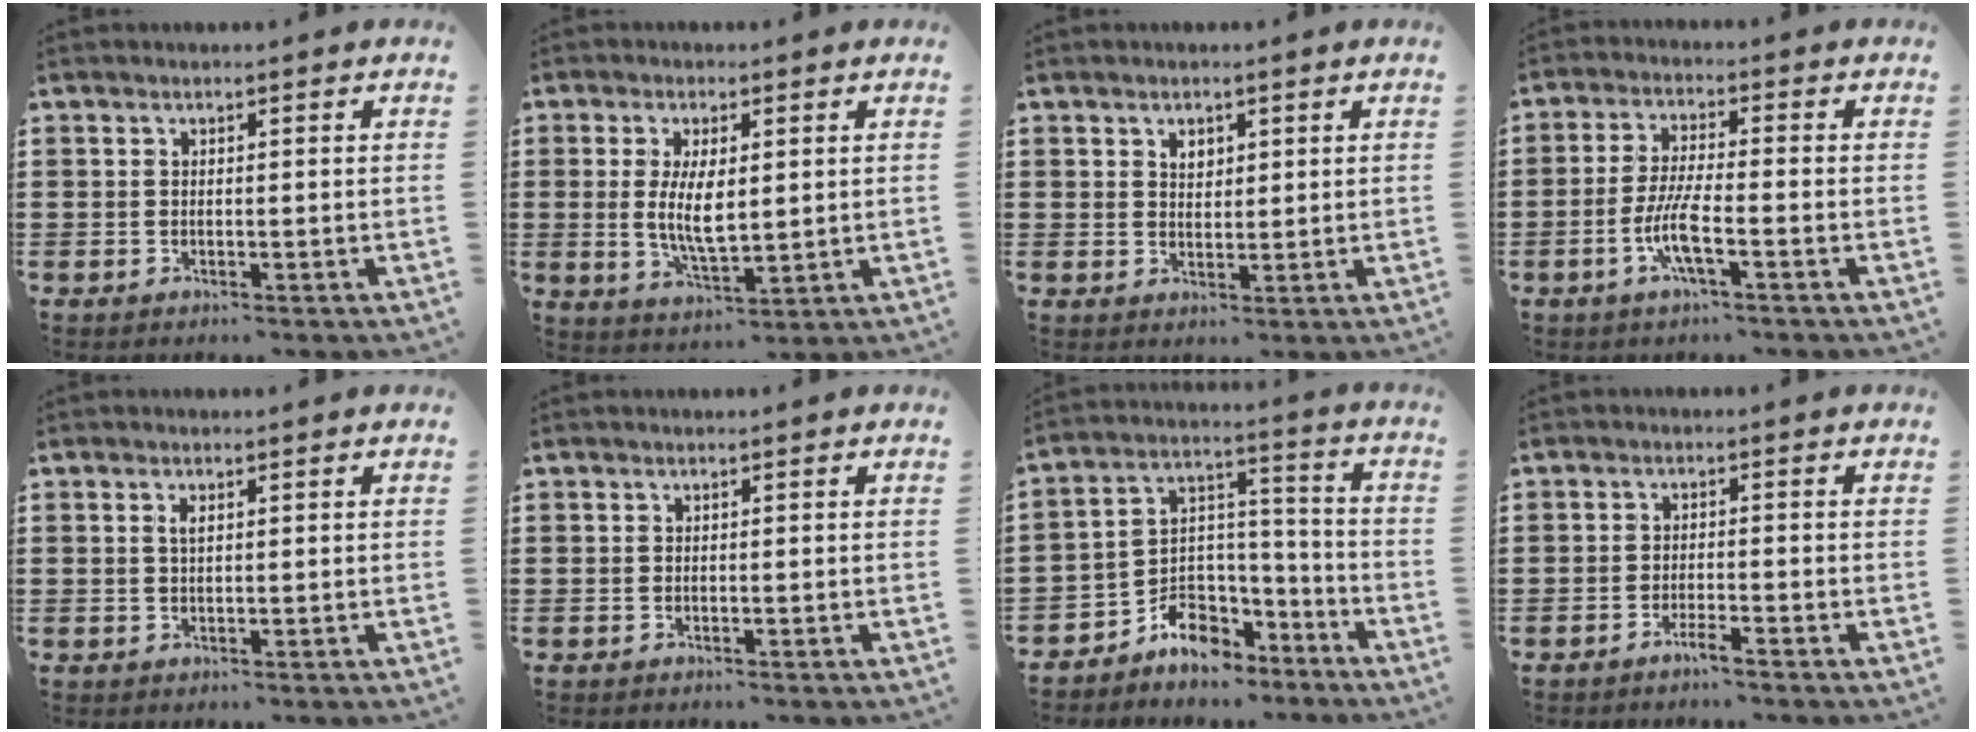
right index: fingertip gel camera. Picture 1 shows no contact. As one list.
[{"total": 6.7, "force": [0.5, 2.7, 6.1], "torque": [-0.116, 0.000, 0.006]}, {"total": 2.0, "force": [1.2, 1.4, 0.8], "torque": [-0.020, 0.007, 0.022]}, {"total": 6.4, "force": [-2.6, 1.2, 5.7], "torque": [-0.129, -0.013, -0.055]}, {"total": 1.2, "force": [0.4, 0.4, 1.1], "torque": [-0.023, 0.005, 0.007]}, {"total": 0.0}, {"total": 6.3, "force": [-5.0, 3.9, 0.5], "torque": [-0.008, 0.017, -0.093]}, {"total": 1.9, "force": [-1.5, 0.0, 1.1], "torque": [-0.020, 0.000, -0.027]}]